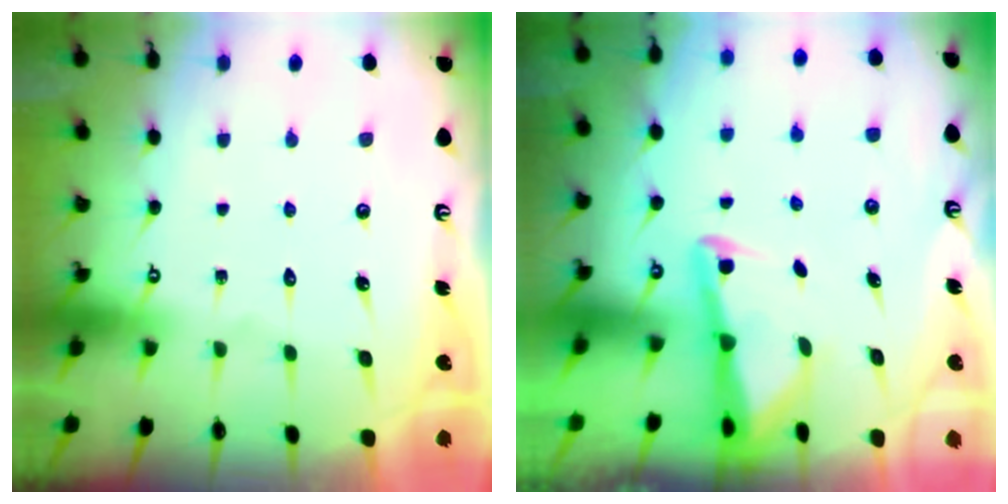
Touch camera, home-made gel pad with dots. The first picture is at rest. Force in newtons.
{"total": 3.0, "press": 3.0, "slide": 0.3}